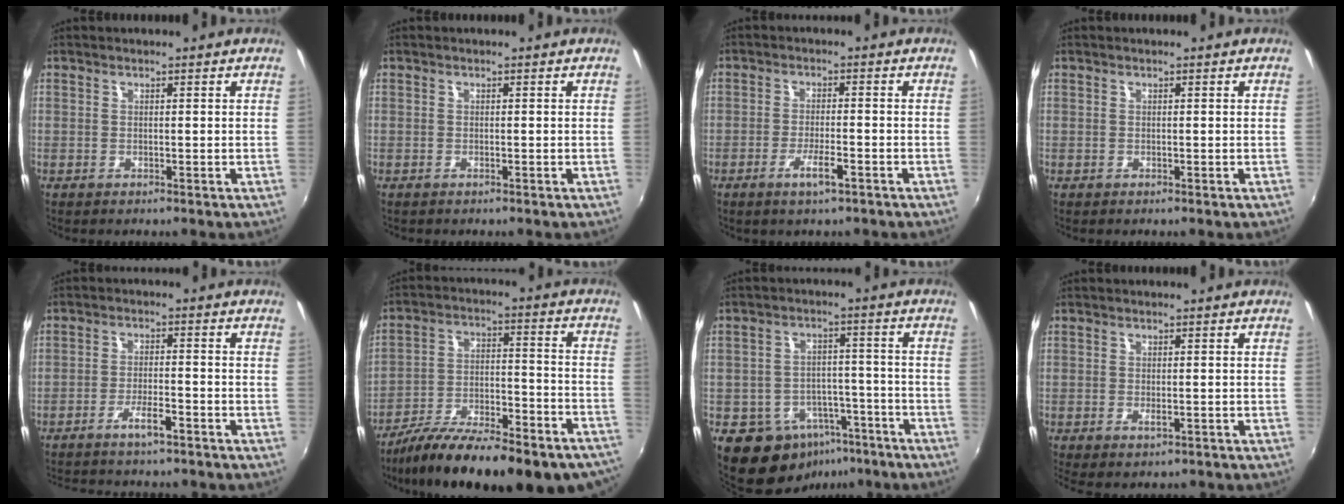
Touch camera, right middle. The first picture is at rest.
{"total": 0.0}
{"total": 4.3, "force": [-2.6, 0.8, 3.2], "torque": [-0.069, -0.005, -0.045]}
{"total": 0.0}
{"total": 4.4, "force": [-3.7, 0.7, 2.3], "torque": [-0.061, 0.005, -0.065]}
{"total": 27.7, "force": [-21.8, 7.9, 15.2], "torque": [-0.243, -0.036, -0.303]}
{"total": 11.9, "force": [-7.4, 8.2, 4.3], "torque": [-0.091, 0.020, -0.083]}
{"total": 2.0, "force": [-1.0, 0.9, 1.5], "torque": [-0.028, -0.004, -0.014]}